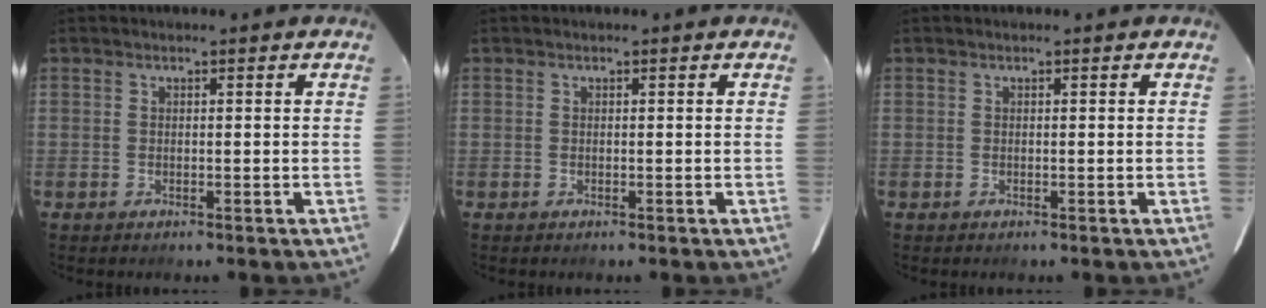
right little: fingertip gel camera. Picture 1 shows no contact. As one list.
[{"total": 0.0}, {"total": 0.0}]